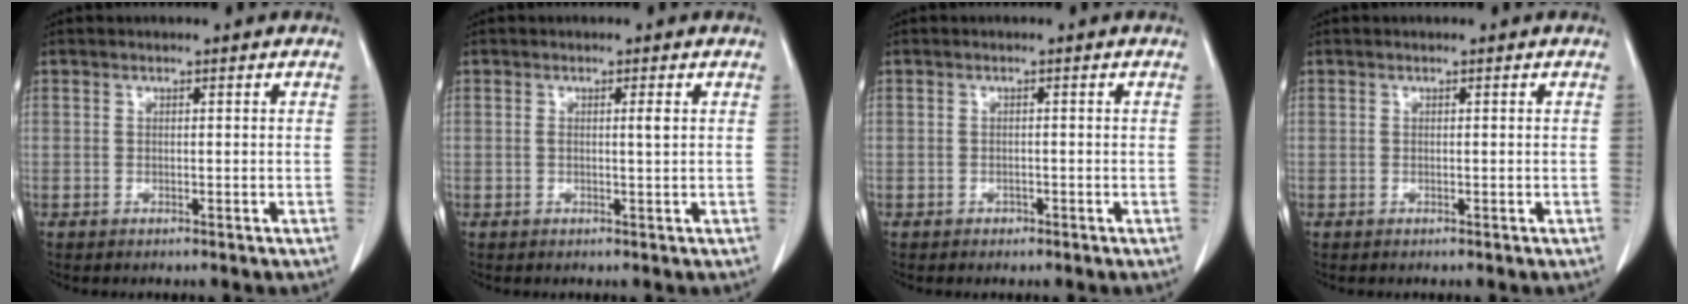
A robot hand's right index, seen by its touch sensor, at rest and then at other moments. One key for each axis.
{"total": 1.3, "fx": 0.2, "fy": -0.2, "fz": 1.3, "tx": -0.022, "ty": 0.000, "tz": 0.004}
{"total": 0.8, "fx": -0.5, "fy": 0.5, "fz": 0.2, "tx": -0.004, "ty": 0.002, "tz": -0.009}
{"total": 0.0}